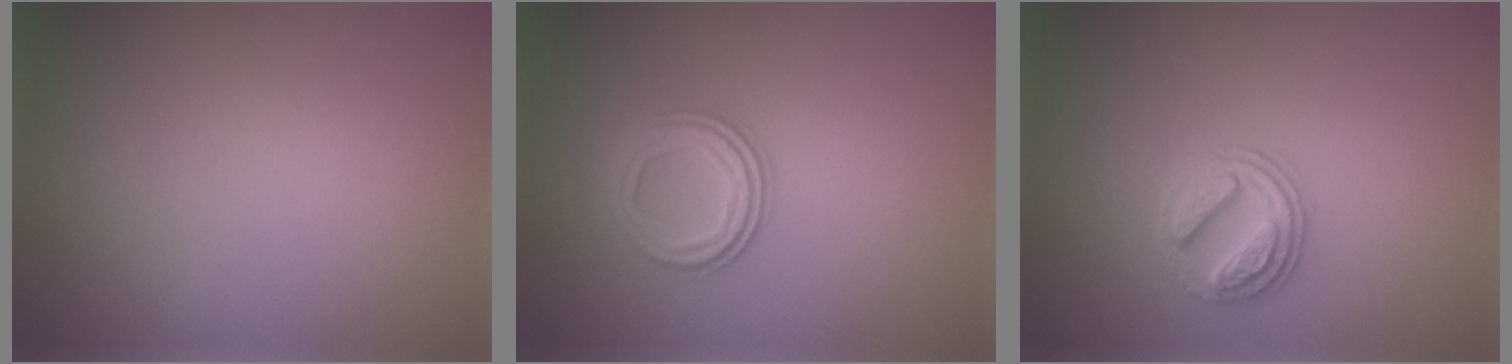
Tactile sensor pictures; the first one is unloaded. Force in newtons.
{"total": 2.7, "press": 2.3, "slide": 1.4}
{"total": 2.6, "press": 2.6, "slide": 0.5}